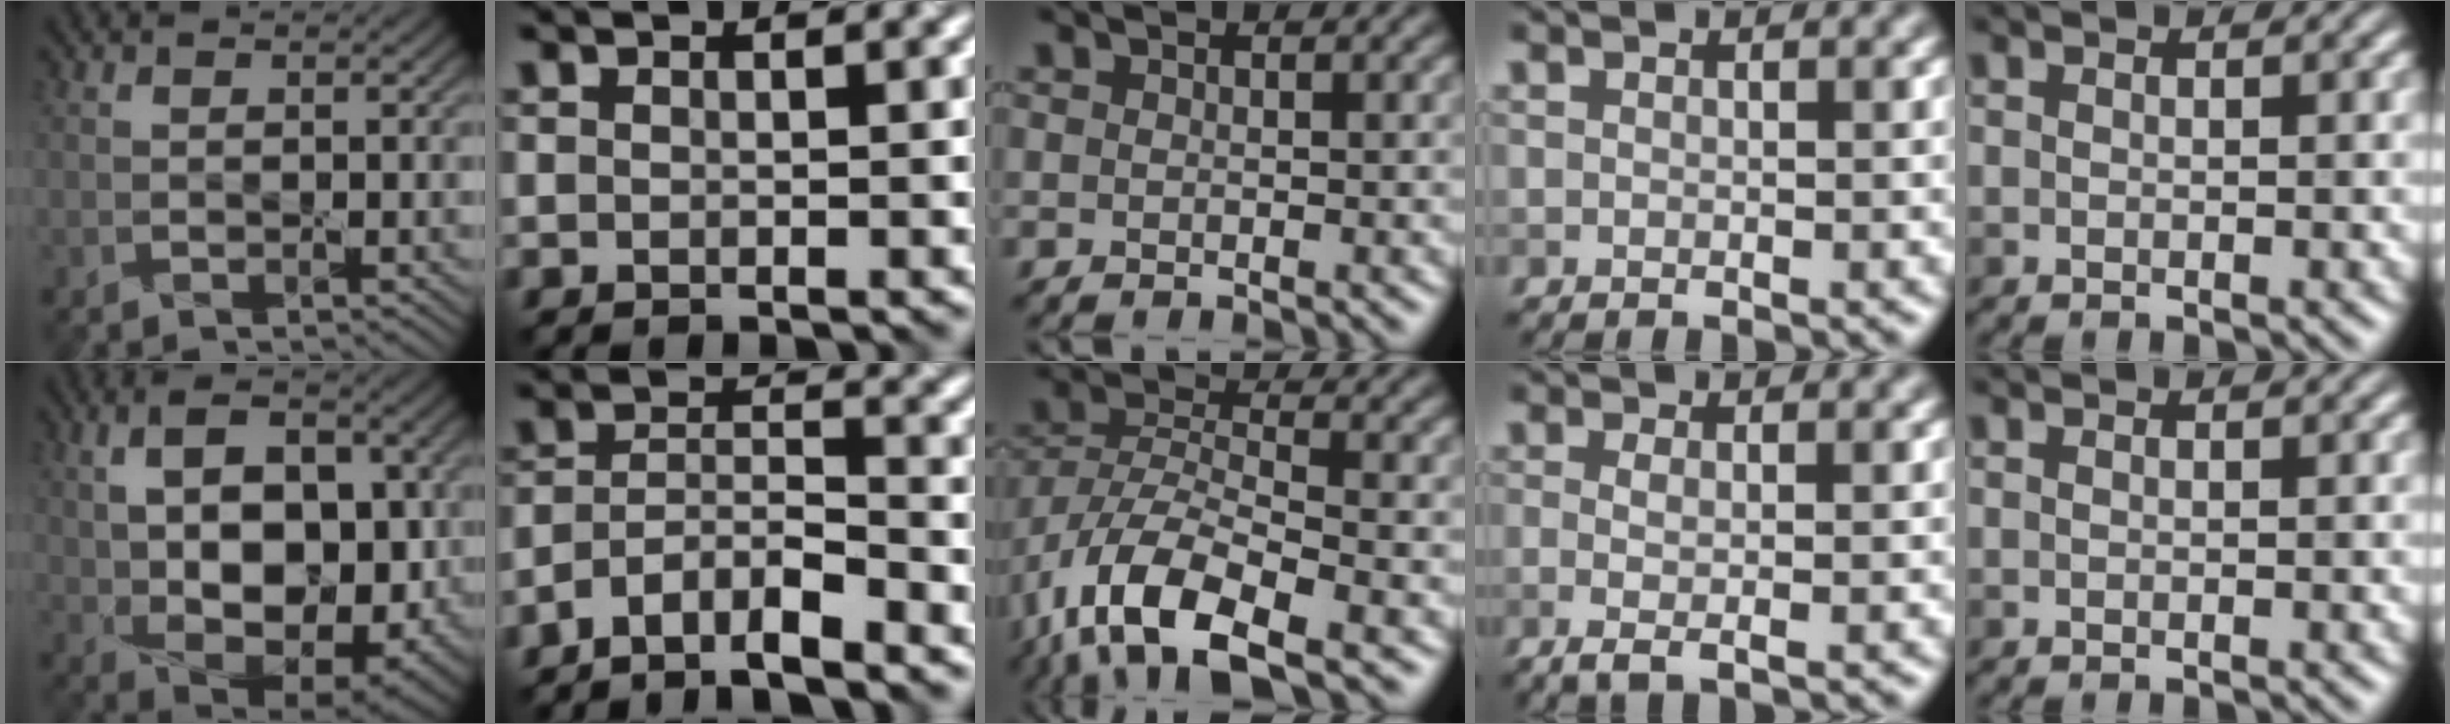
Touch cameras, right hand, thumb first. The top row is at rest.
{"thumb": {"total": 15.9, "force": [0.5, 9.7, 12.6], "torque": [-0.199, -0.007, 0.016]}, "index": {"total": 5.4, "force": [-4.5, 1.2, 2.7], "torque": [-0.046, 0.001, -0.085]}, "middle": {"total": 10.1, "force": [-5.7, 4.1, 7.3], "torque": [-0.145, -0.011, -0.112]}, "ring": {"total": 2.6, "force": [-0.4, 0.9, 2.4], "torque": [-0.038, -0.004, -0.009]}}